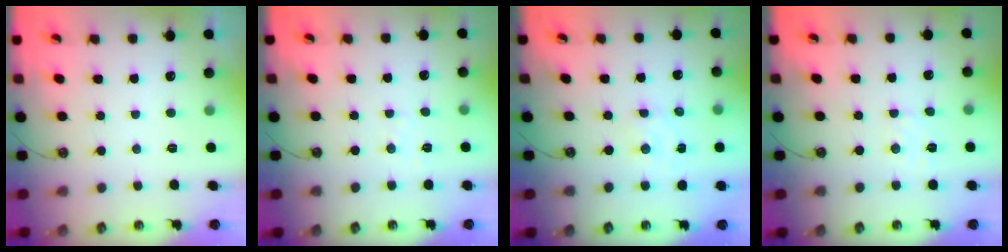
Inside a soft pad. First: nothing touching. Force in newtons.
{"total": 3.6, "press": 3.6, "slide": 0.5}
{"total": 1.9, "press": 1.8, "slide": 0.3}
{"total": 4.6, "press": 4.6, "slide": 0.6}